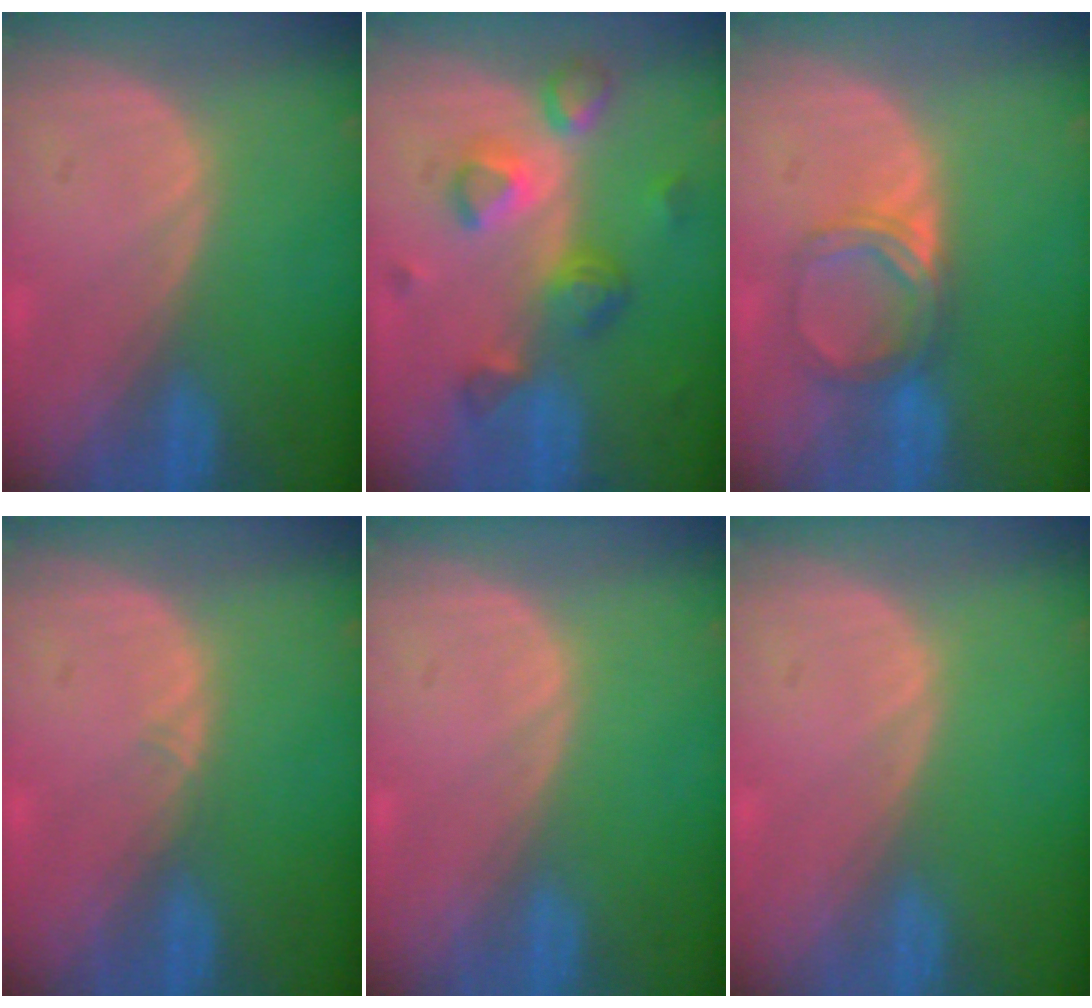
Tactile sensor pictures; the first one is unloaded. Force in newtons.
{"total": 7.9, "press": 7.0, "slide": 3.6}
{"total": 5.0, "press": 4.6, "slide": 1.9}
{"total": 0.6, "press": 0.5, "slide": 0.4}
{"total": 0.0}
{"total": 0.0}